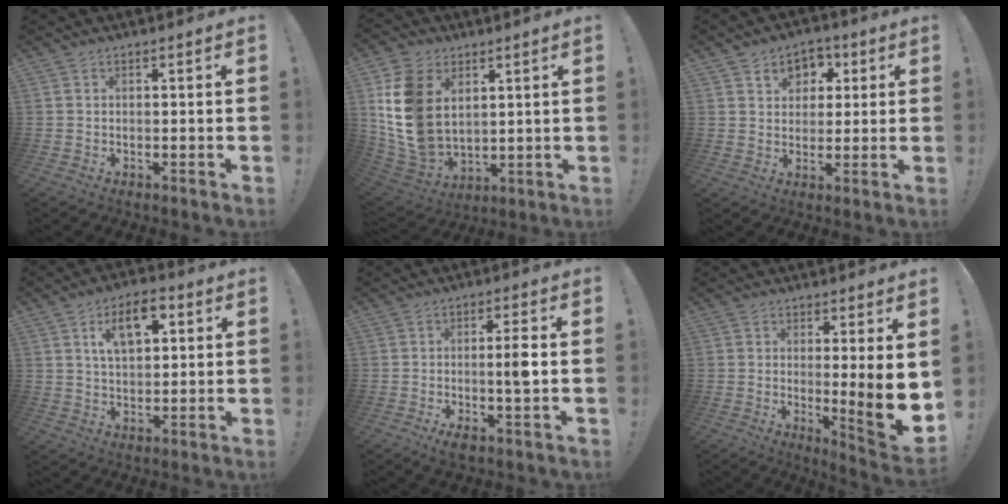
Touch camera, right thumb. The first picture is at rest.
{"total": 17.9, "force": [4.8, 12.9, 11.5], "torque": [-0.247, -0.018, 0.096]}
{"total": 7.1, "force": [2.3, 6.4, 2.2], "torque": [-0.029, -0.006, 0.044]}
{"total": 10.0, "force": [4.2, 5.4, 7.3], "torque": [-0.112, 0.003, 0.072]}
{"total": 6.3, "force": [-0.7, 0.3, 6.2], "torque": [-0.114, 0.004, -0.014]}
{"total": 11.5, "force": [-0.2, 0.6, 11.5], "torque": [-0.144, -0.035, 0.000]}